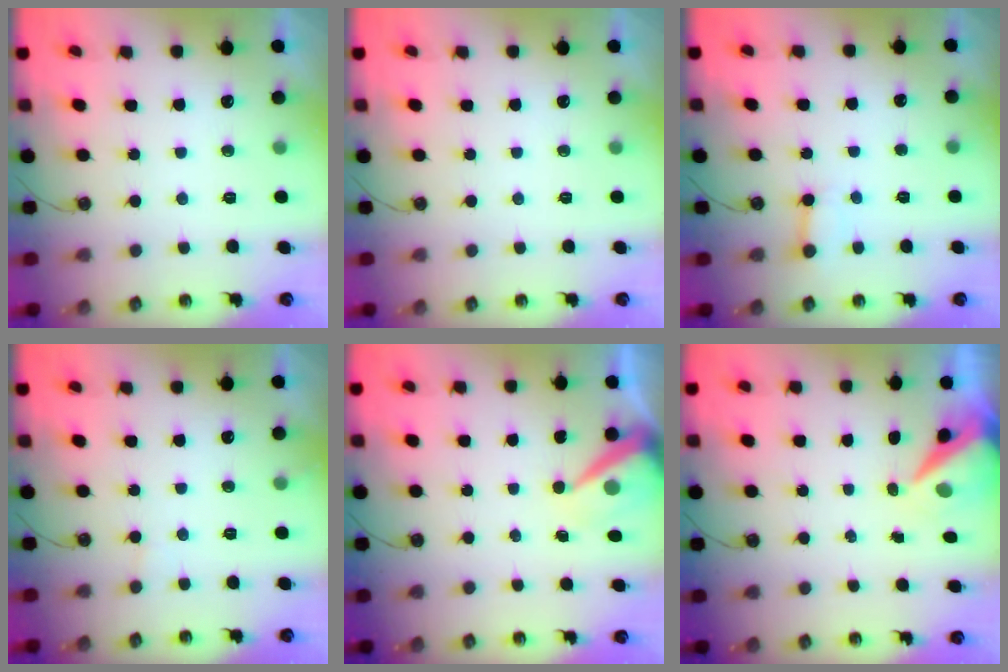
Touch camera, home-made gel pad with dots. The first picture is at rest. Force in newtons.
{"total": 0.0}
{"total": 4.2, "press": 4.2, "slide": 0.6}
{"total": 4.9, "press": 4.8, "slide": 0.3}
{"total": 8.7, "press": 8.7, "slide": 0.7}
{"total": 8.0, "press": 8.0, "slide": 1.0}